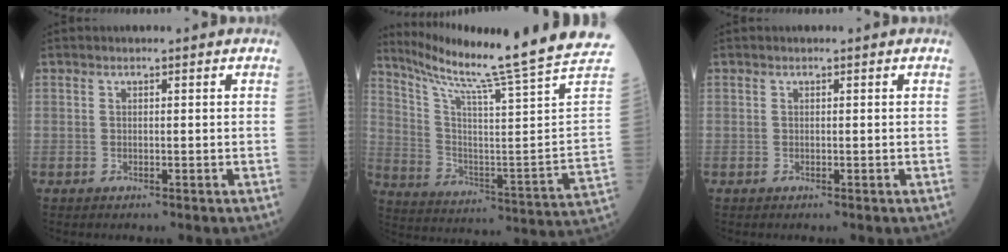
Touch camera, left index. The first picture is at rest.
{"total": 24.8, "force": [21.4, -4.1, 12.0], "torque": [-0.204, -0.113, 0.305]}
{"total": 0.0}